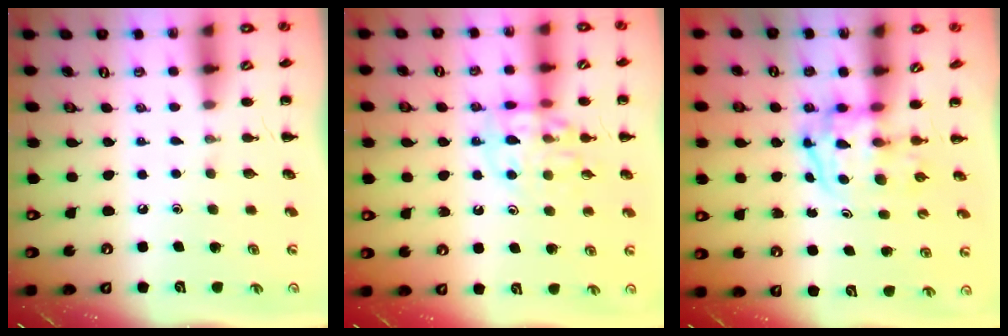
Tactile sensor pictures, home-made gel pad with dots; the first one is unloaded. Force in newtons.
{"total": 11.2, "press": 11.0, "slide": 1.9}
{"total": 3.7, "press": 3.6, "slide": 0.5}